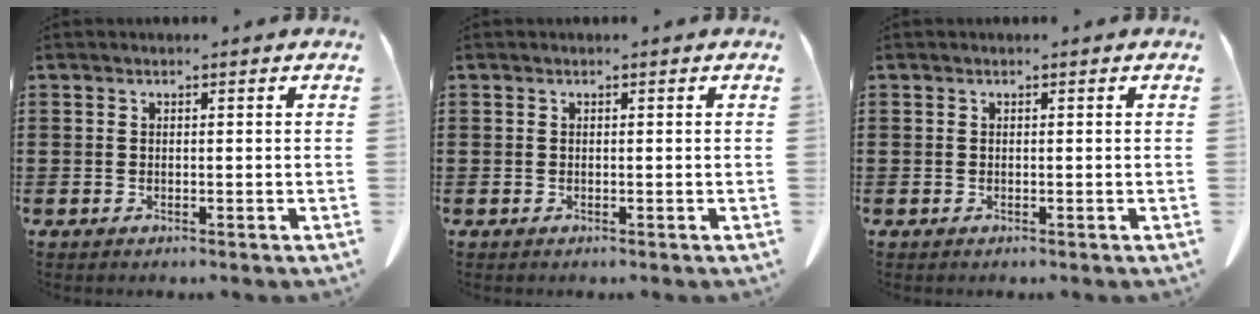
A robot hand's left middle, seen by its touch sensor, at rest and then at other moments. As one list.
[{"total": 0.0}, {"total": 0.0}]